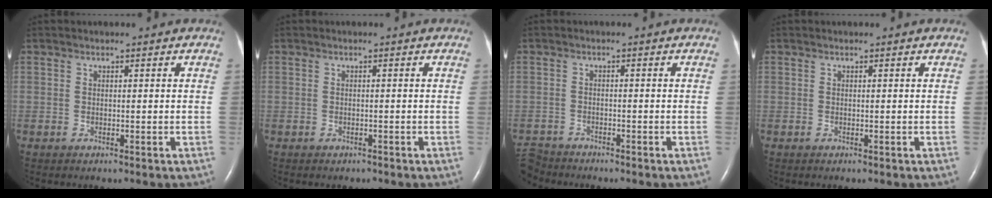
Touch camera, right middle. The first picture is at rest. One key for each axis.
{"total": 0.9, "fx": -0.8, "fy": 0.4, "fz": 0.1, "tx": -0.007, "ty": 0.000, "tz": -0.012}
{"total": 4.7, "fx": -4.5, "fy": 1.3, "fz": -0.1, "tx": 0.000, "ty": -0.013, "tz": -0.087}
{"total": 0.0}